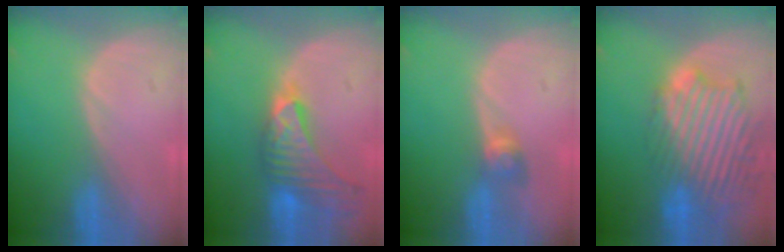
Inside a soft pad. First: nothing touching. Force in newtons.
{"total": 9.3, "press": 8.3, "slide": 4.3}
{"total": 2.8, "press": 2.5, "slide": 1.3}
{"total": 13.9, "press": 11.7, "slide": 7.4}